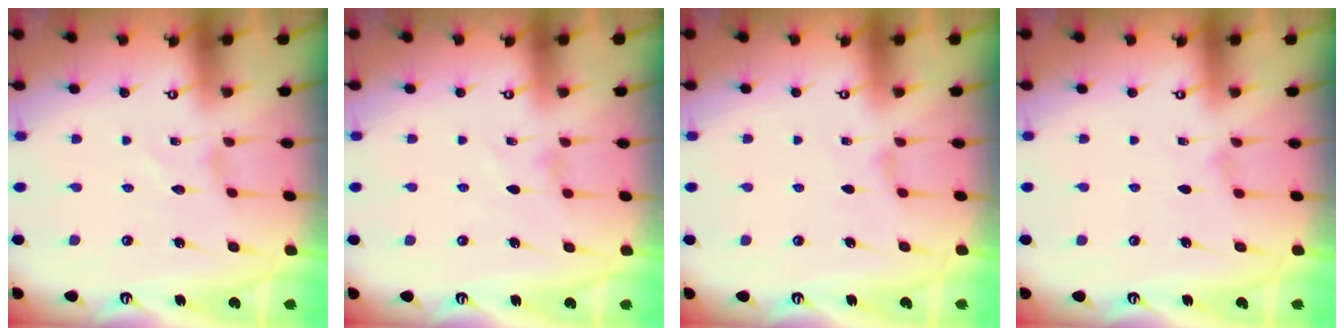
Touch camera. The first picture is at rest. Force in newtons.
{"total": 1.1, "press": 1.0, "slide": 0.3}
{"total": 2.7, "press": 2.6, "slide": 0.4}
{"total": 1.6, "press": 1.6, "slide": 0.4}